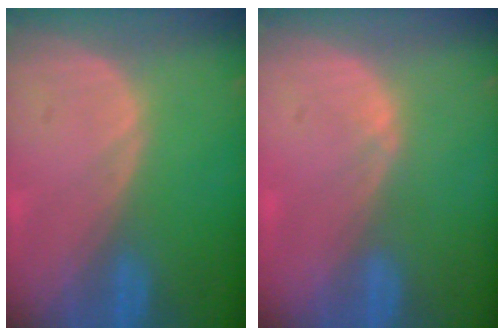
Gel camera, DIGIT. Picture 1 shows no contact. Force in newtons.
{"total": 0.7, "press": 0.7, "slide": 0.3}